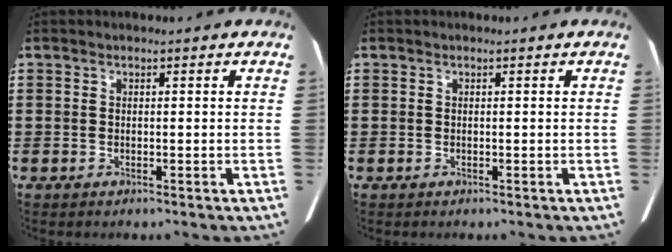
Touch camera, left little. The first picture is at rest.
{"total": 0.0}